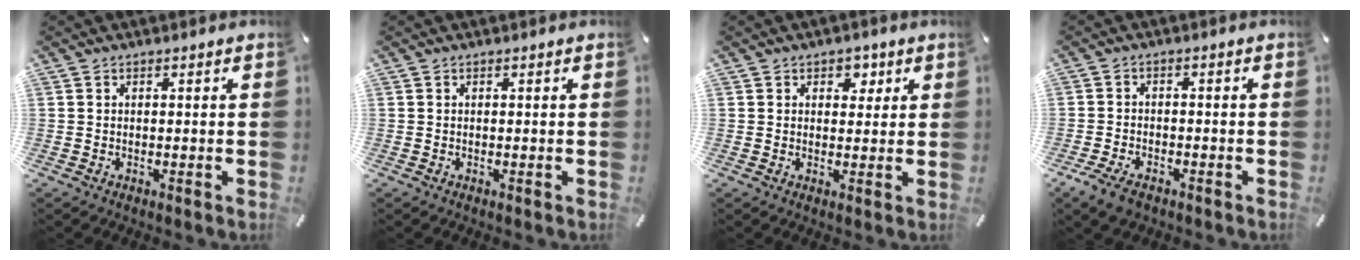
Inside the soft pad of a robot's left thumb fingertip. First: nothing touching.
{"total": 0.0}
{"total": 3.5, "force": [1.4, 2.8, 1.5], "torque": [0.005, -0.008, 0.015]}
{"total": 4.5, "force": [-3.0, 2.3, 2.4], "torque": [-0.064, 0.009, -0.061]}